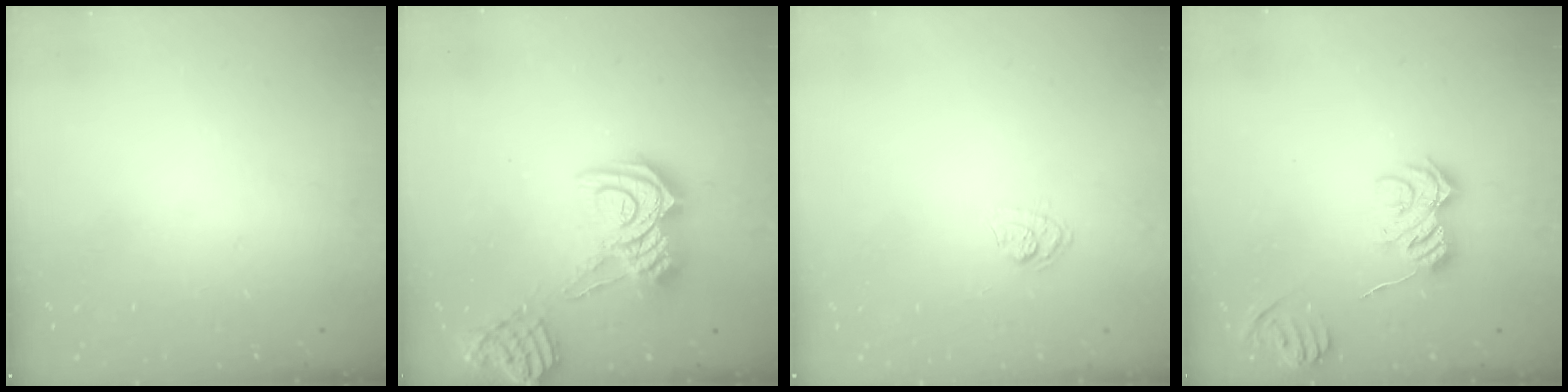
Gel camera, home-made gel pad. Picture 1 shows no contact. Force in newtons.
{"total": 15.0, "press": 14.9, "slide": 1.8}
{"total": 6.2, "press": 6.0, "slide": 1.6}
{"total": 9.4, "press": 9.3, "slide": 0.5}